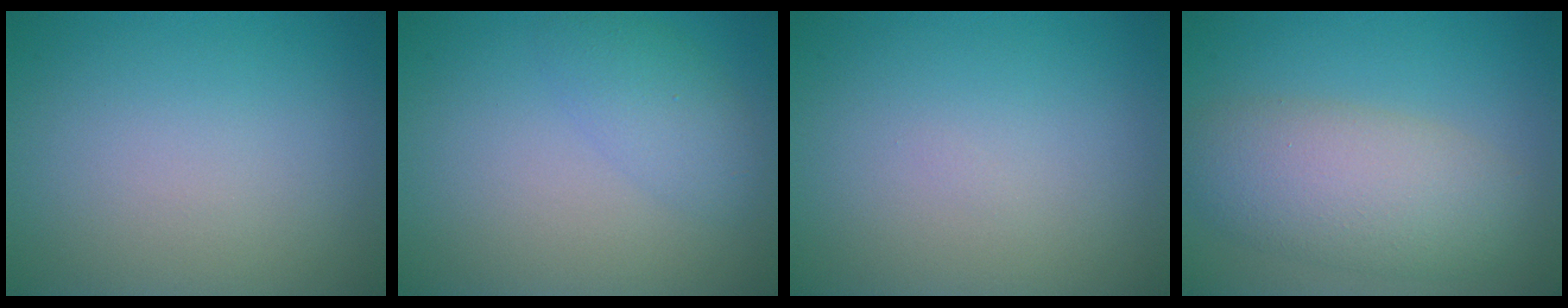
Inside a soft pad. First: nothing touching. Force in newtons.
{"total": 2.5, "press": 2.5, "slide": 0.1}
{"total": 0.0}
{"total": 6.3, "press": 6.3, "slide": 0.5}